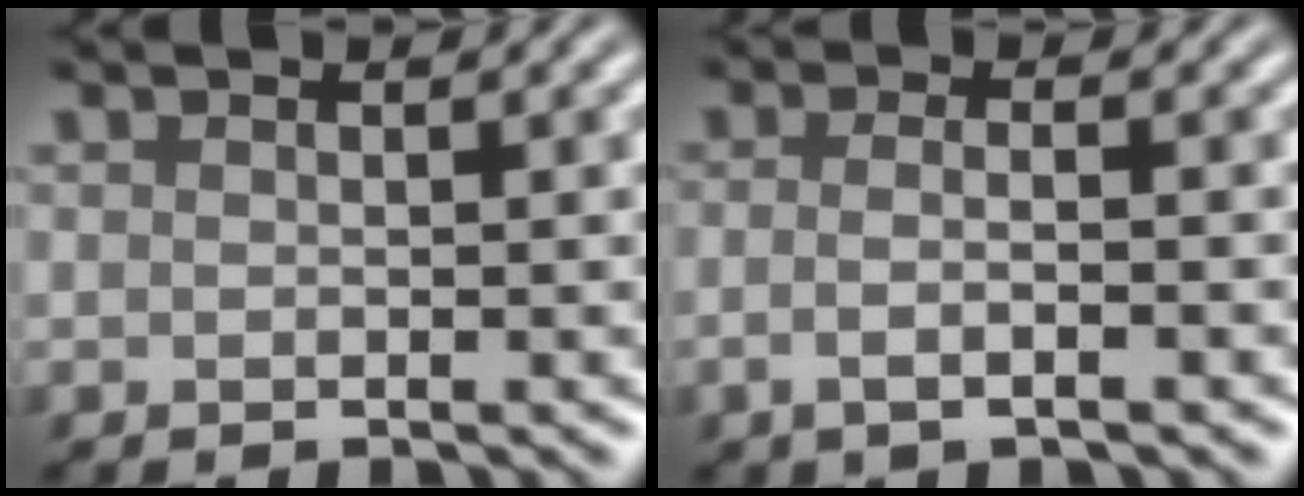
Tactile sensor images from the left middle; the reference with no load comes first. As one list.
[{"total": 2.7, "force": [-0.6, 1.0, 2.4], "torque": [-0.032, -0.003, -0.018]}]